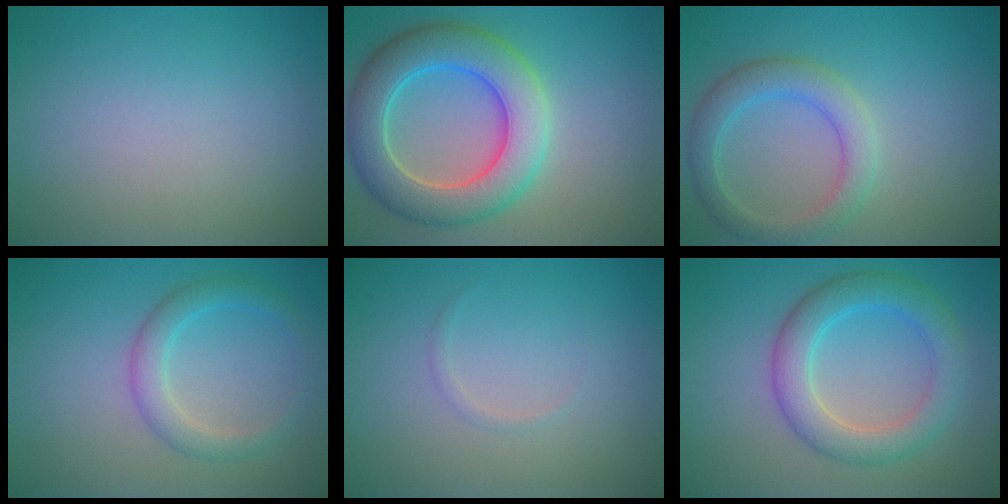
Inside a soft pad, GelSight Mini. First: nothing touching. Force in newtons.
{"total": 8.3, "press": 8.3, "slide": 0.5}
{"total": 3.9, "press": 3.8, "slide": 0.2}
{"total": 2.8, "press": 2.8, "slide": 0.0}
{"total": 0.5, "press": 0.5, "slide": 0.0}
{"total": 5.0, "press": 5.0, "slide": 0.1}